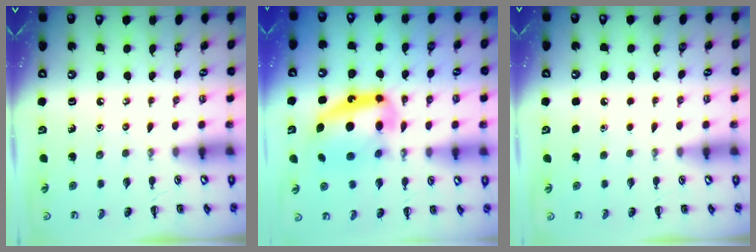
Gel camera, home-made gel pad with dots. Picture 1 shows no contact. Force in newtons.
{"total": 14.6, "press": 14.1, "slide": 3.8}
{"total": 1.6, "press": 1.6, "slide": 0.1}